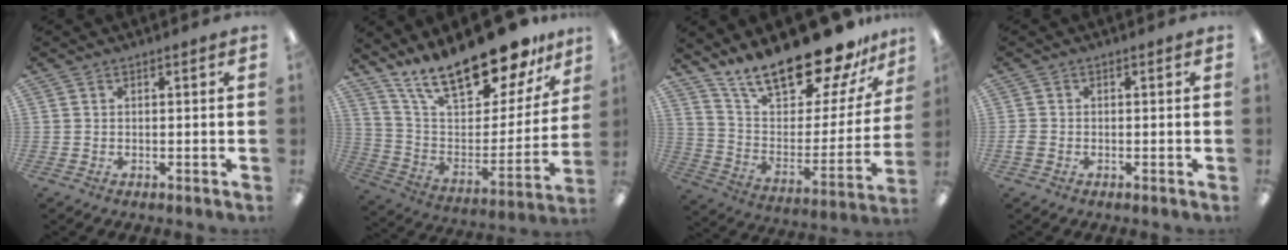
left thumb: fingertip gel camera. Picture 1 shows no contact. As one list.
[{"total": 23.0, "force": [18.8, 6.6, 11.4], "torque": [-0.193, -0.133, 0.321]}, {"total": 23.2, "force": [19.3, 6.9, 10.9], "torque": [-0.178, -0.138, 0.330]}, {"total": 1.6, "force": [-0.5, 1.2, 0.9], "torque": [-0.014, 0.003, -0.009]}]